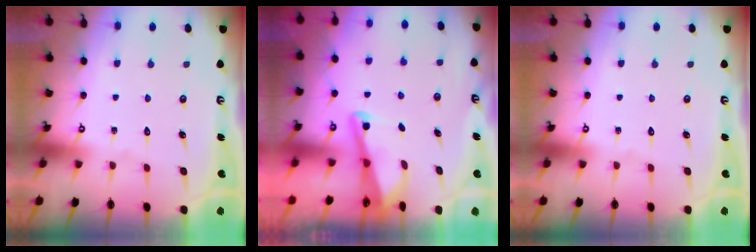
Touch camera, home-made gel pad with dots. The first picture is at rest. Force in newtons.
{"total": 2.9, "press": 2.8, "slide": 0.4}
{"total": 0.0}